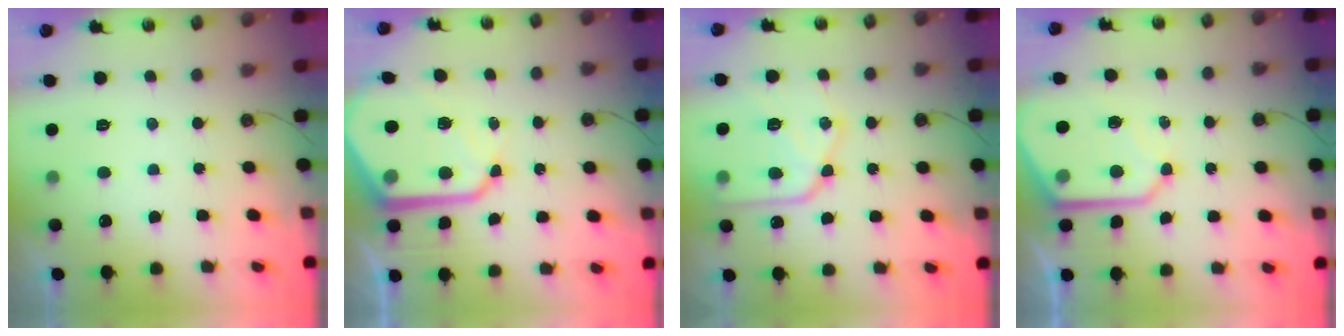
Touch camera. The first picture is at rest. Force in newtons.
{"total": 17.6, "press": 17.5, "slide": 1.7}
{"total": 15.8, "press": 15.7, "slide": 1.8}
{"total": 13.4, "press": 13.4, "slide": 1.3}